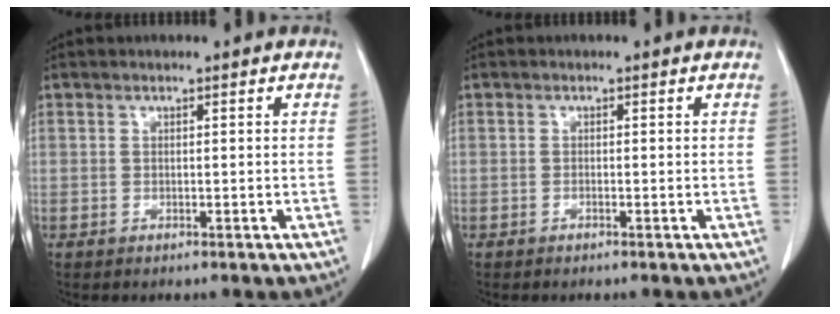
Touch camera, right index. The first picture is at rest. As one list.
[{"total": 0.0}]